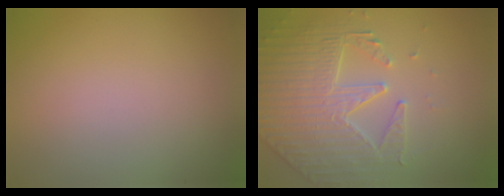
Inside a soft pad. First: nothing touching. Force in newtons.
{"total": 4.3, "press": 4.2, "slide": 1.1}